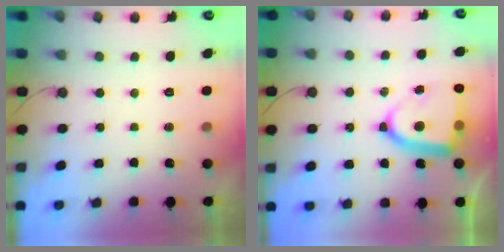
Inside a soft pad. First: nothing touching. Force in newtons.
{"total": 14.0, "press": 13.9, "slide": 1.4}